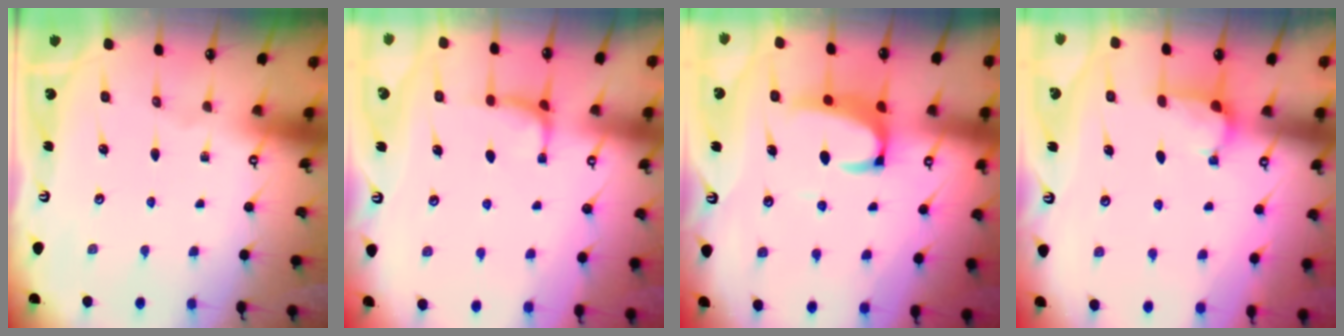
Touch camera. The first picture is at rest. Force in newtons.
{"total": 0.7, "press": 0.4, "slide": 0.6}
{"total": 3.0, "press": 2.8, "slide": 1.0}
{"total": 3.1, "press": 3.1, "slide": 0.2}